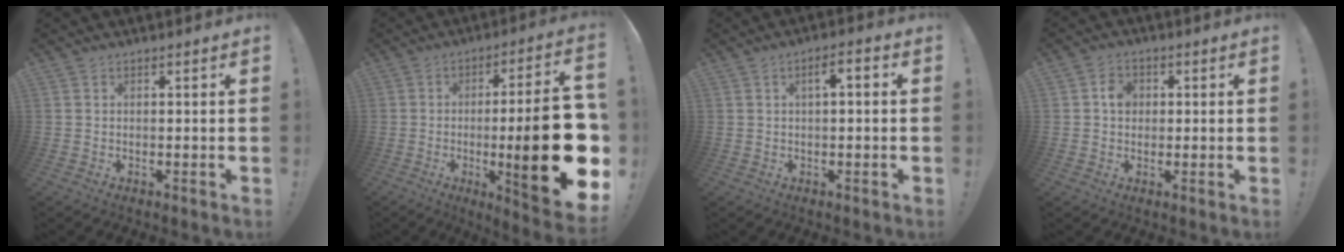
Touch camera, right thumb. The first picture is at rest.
{"total": 25.1, "force": [-3.9, 5.1, 24.2], "torque": [-0.374, 0.006, -0.052]}
{"total": 3.6, "force": [0.0, 1.2, 3.4], "torque": [-0.057, 0.009, -0.007]}
{"total": 4.5, "force": [0.4, 3.8, 2.5], "torque": [-0.033, 0.006, 0.004]}